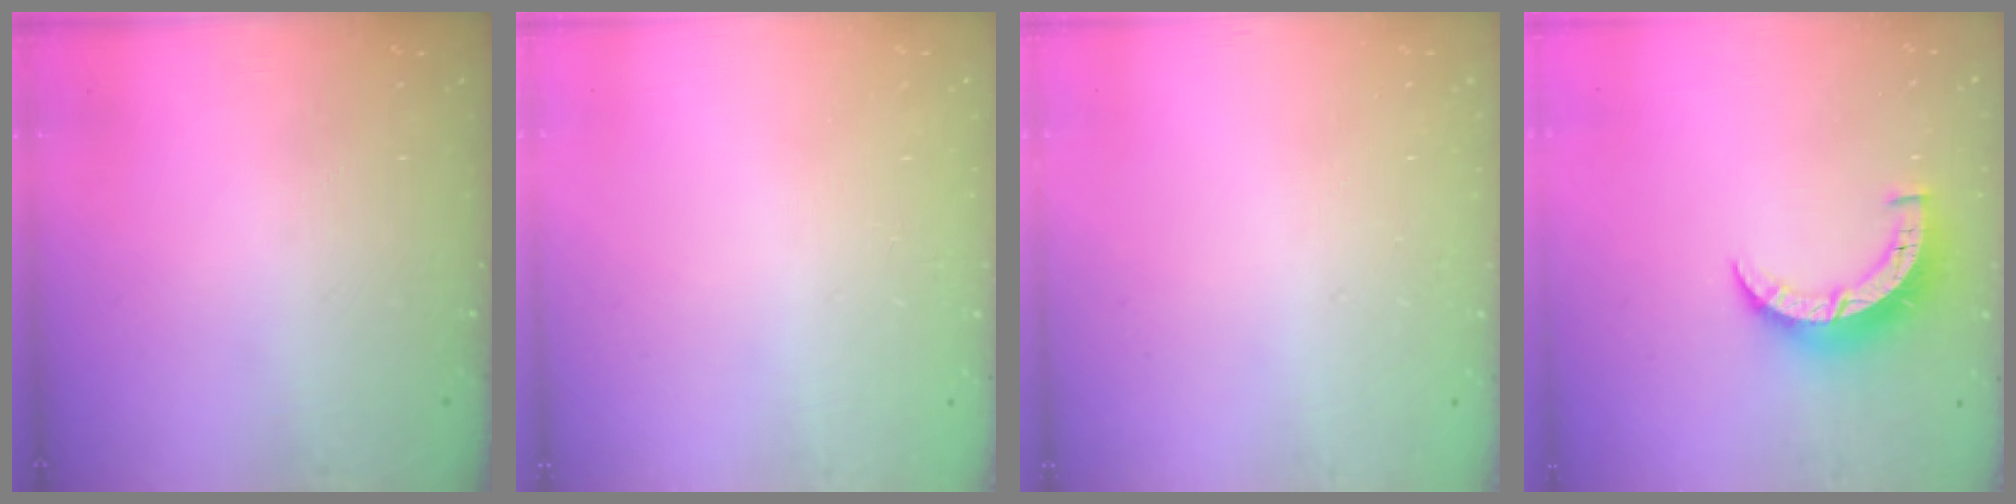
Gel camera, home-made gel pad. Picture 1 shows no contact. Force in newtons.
{"total": 2.6, "press": 2.6, "slide": 0.2}
{"total": 2.7, "press": 2.7, "slide": 0.2}
{"total": 7.0, "press": 7.0, "slide": 0.2}